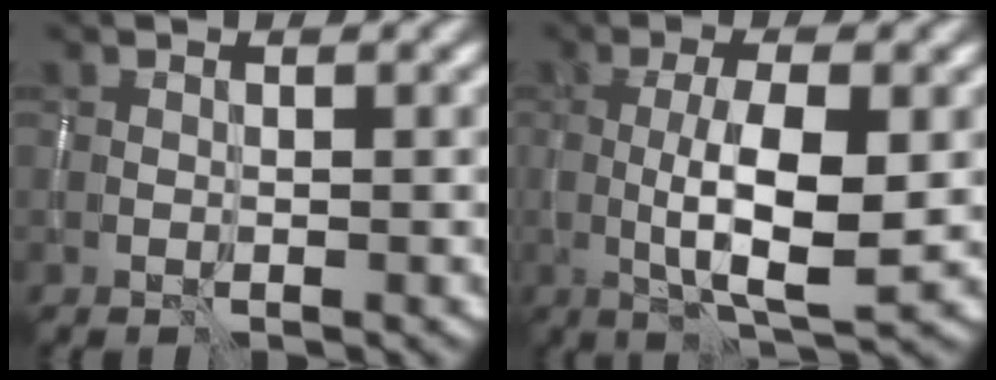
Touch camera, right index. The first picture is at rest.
{"total": 6.6, "force": [-0.6, 1.8, 6.4], "torque": [-0.113, -0.005, -0.008]}